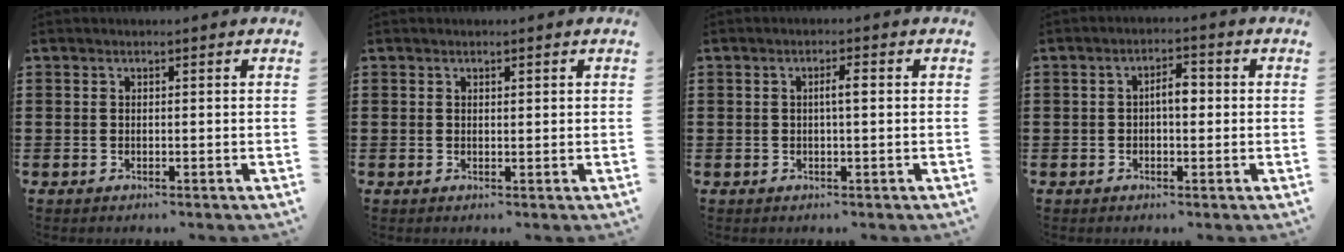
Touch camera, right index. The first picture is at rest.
{"total": 0.5, "force": [0.3, 0.2, 0.3], "torque": [-0.006, 0.002, 0.006]}
{"total": 2.1, "force": [0.0, 0.3, 2.1], "torque": [-0.039, 0.001, -0.001]}
{"total": 3.5, "force": [0.0, 1.4, 3.2], "torque": [-0.054, 0.005, -0.006]}